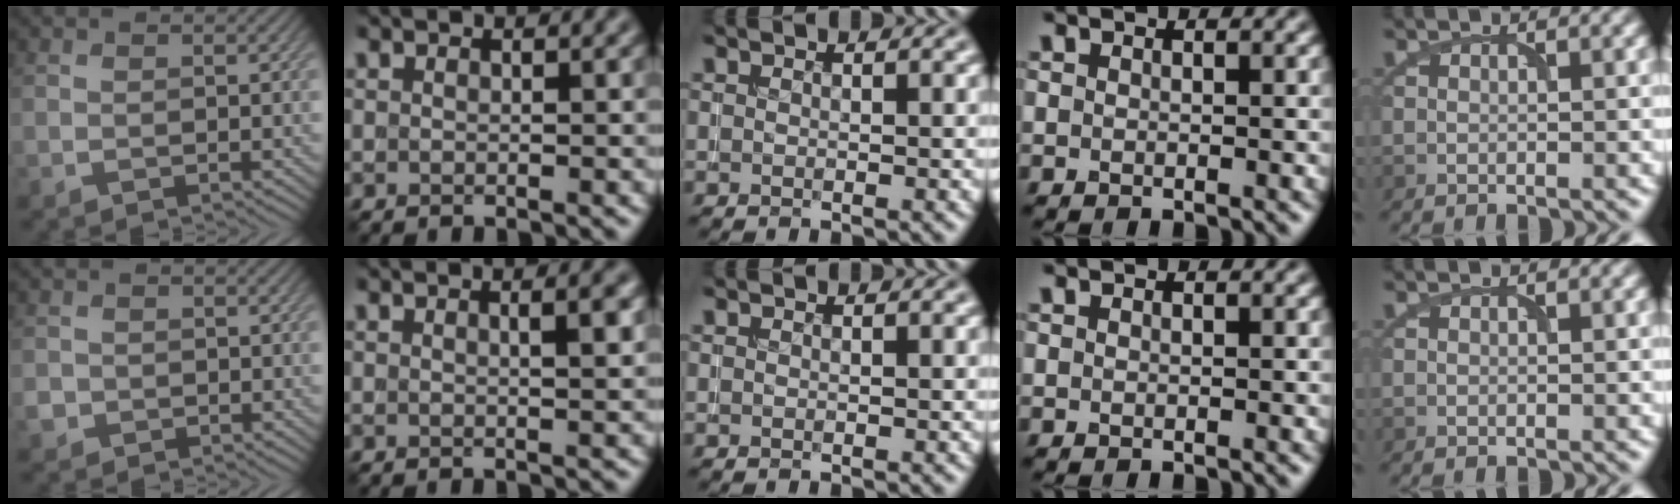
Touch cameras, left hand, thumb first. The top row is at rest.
{"thumb": {"total": 1.8, "force": [-0.7, 1.6, 0.4], "torque": [-0.009, -0.008, -0.016]}, "index": {"total": 2.0, "force": [0.6, 0.4, 1.9], "torque": [-0.018, 0.003, 0.005]}}